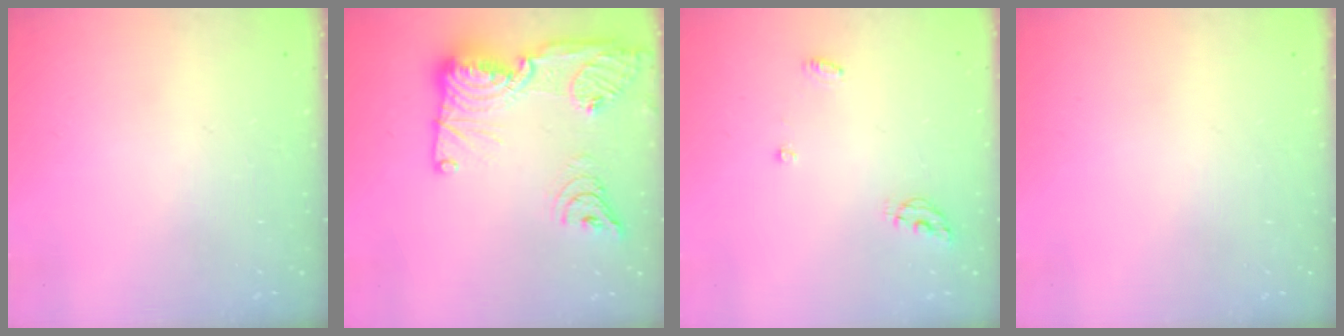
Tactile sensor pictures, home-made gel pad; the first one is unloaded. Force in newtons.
{"total": 27.4, "press": 26.4, "slide": 7.2}
{"total": 4.9, "press": 4.8, "slide": 0.4}
{"total": 0.0}